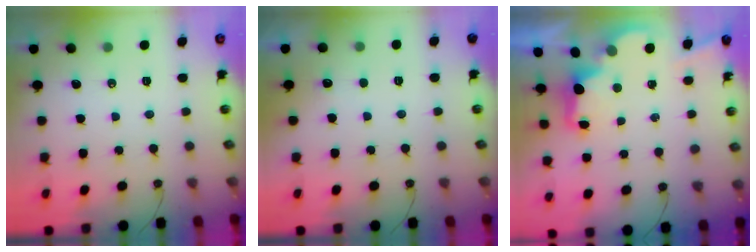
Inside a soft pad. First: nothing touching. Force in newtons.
{"total": 2.4, "press": 2.2, "slide": 1.0}
{"total": 2.7, "press": 2.5, "slide": 0.8}